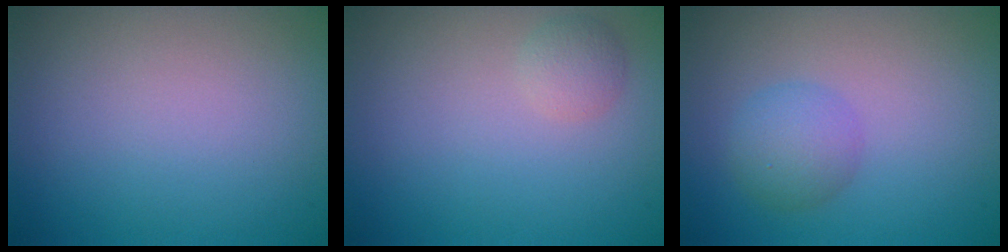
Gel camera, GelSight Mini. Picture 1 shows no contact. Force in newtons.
{"total": 1.3, "press": 1.3, "slide": 0.0}
{"total": 2.6, "press": 2.6, "slide": 0.1}